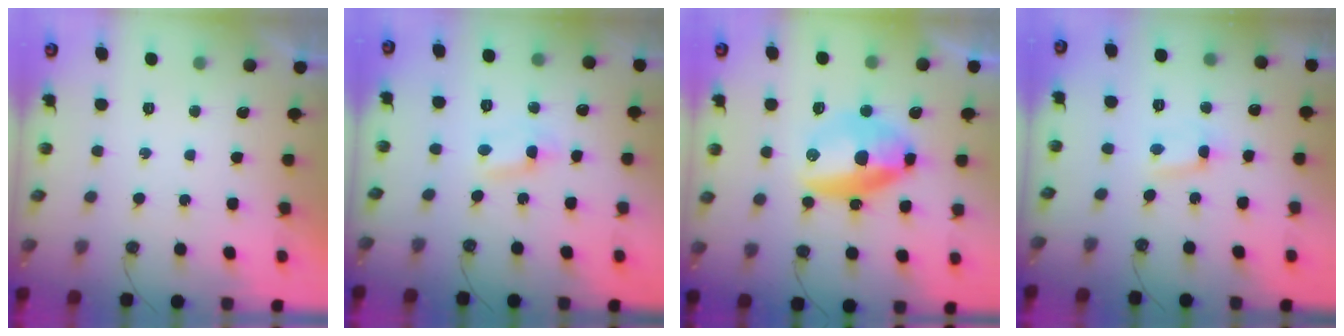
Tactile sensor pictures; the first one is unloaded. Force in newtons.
{"total": 1.6, "press": 1.5, "slide": 0.2}
{"total": 12.7, "press": 12.7, "slide": 0.5}
{"total": 0.5, "press": 0.3, "slide": 0.4}